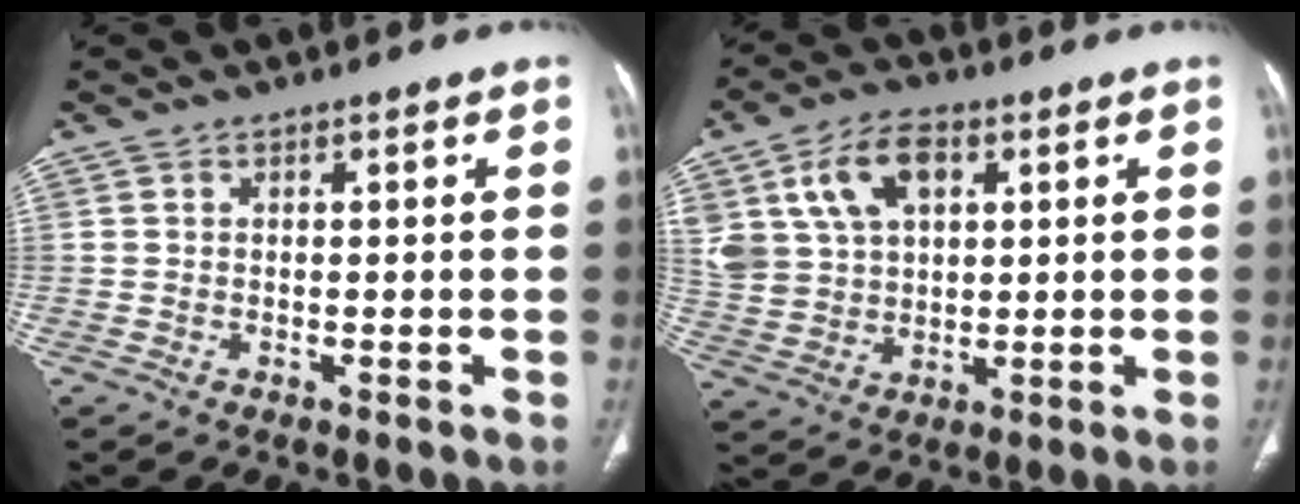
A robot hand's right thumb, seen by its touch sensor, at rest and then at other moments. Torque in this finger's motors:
{"motor_torque": [0.14, 0.18, 0.72, 1.17, 0.12]}